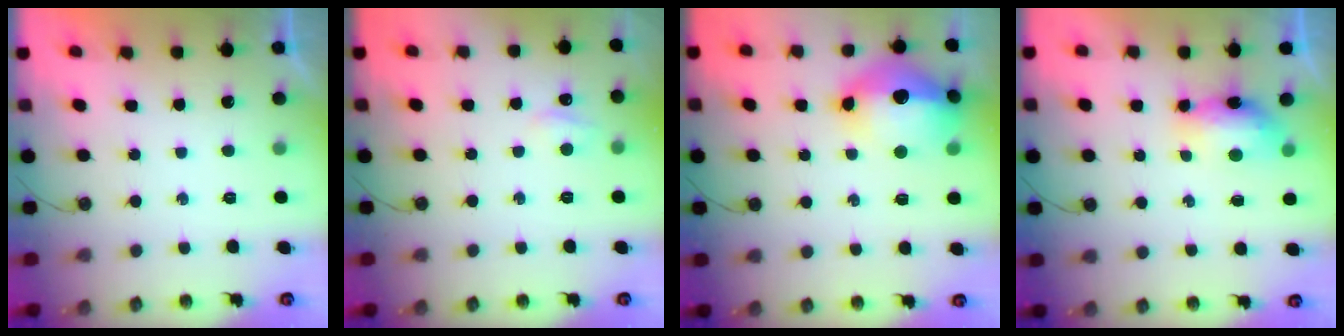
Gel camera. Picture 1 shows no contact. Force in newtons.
{"total": 4.7, "press": 4.6, "slide": 0.9}
{"total": 21.9, "press": 19.7, "slide": 9.6}
{"total": 8.4, "press": 8.0, "slide": 2.8}